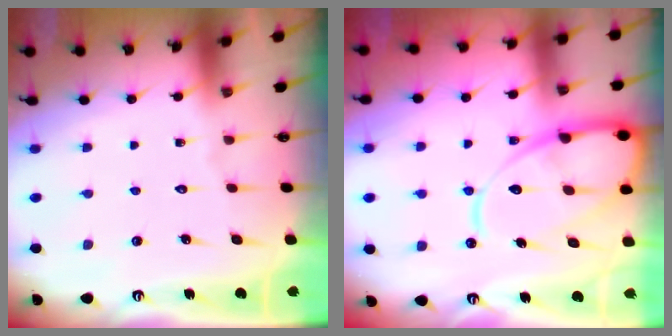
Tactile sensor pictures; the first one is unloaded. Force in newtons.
{"total": 16.1, "press": 16.1, "slide": 1.3}